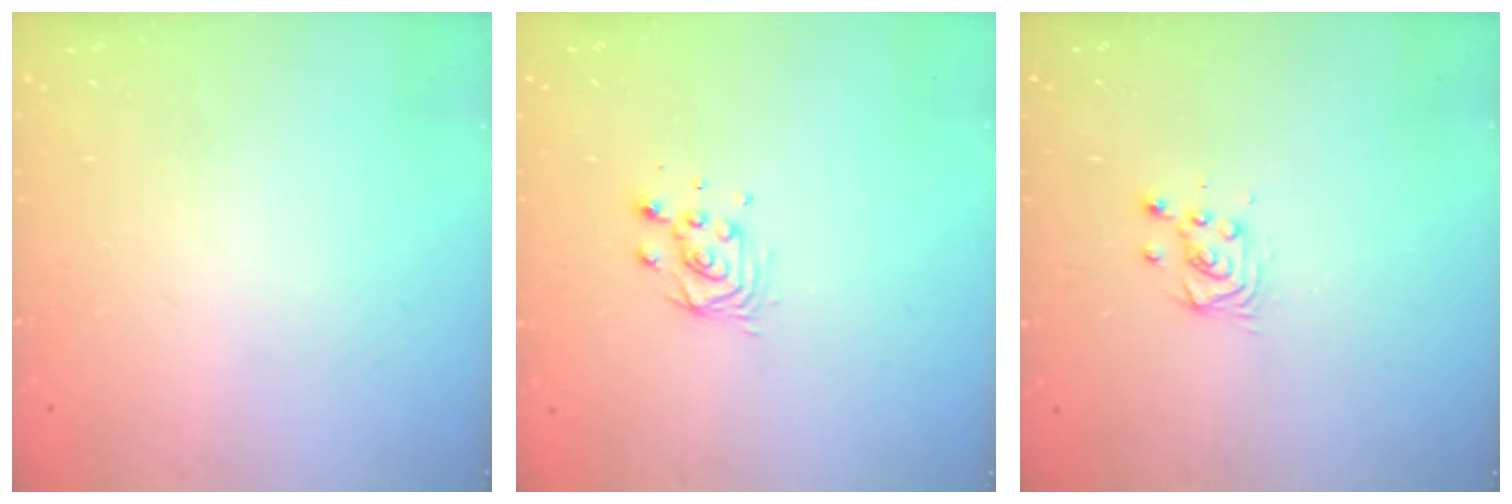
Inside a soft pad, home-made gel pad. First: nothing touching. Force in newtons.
{"total": 4.7, "press": 4.7, "slide": 0.4}
{"total": 3.7, "press": 3.7, "slide": 0.3}